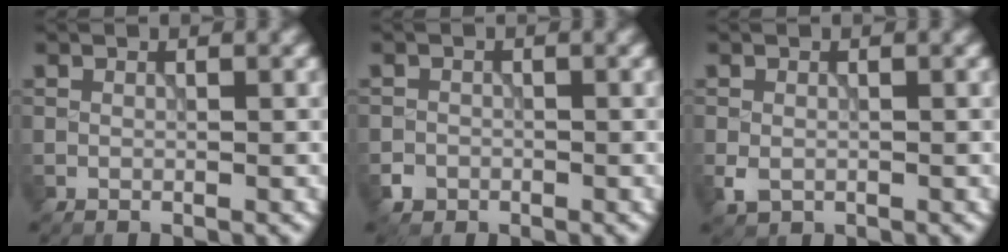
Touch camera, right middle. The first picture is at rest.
{"total": 1.2, "force": [-0.6, 1.0, 0.1], "torque": [0.008, 0.000, -0.013]}
{"total": 1.6, "force": [-0.5, 1.2, 0.9], "torque": [-0.022, -0.006, -0.010]}